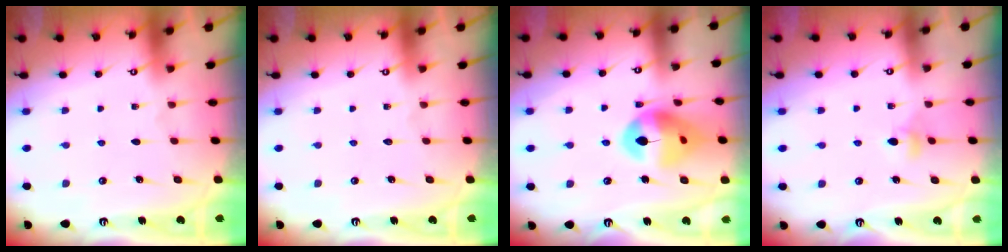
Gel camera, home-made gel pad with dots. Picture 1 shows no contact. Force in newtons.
{"total": 0.0}
{"total": 14.3, "press": 14.2, "slide": 1.7}
{"total": 3.7, "press": 3.6, "slide": 0.7}